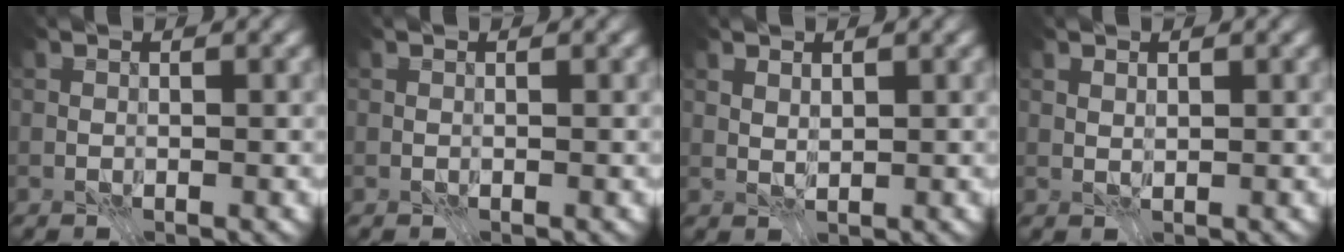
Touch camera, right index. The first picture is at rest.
{"total": 0.0}
{"total": 1.0, "force": [0.6, 0.4, 0.6], "torque": [-0.011, -0.004, 0.013]}
{"total": 0.6, "force": [0.4, 0.2, 0.4], "torque": [-0.007, -0.002, 0.009]}